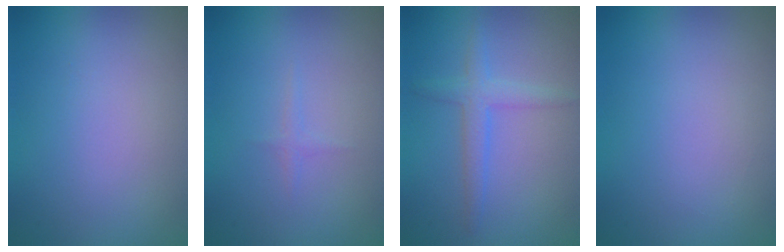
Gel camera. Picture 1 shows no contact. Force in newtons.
{"total": 0.6, "press": 0.6, "slide": 0.1}
{"total": 2.3, "press": 2.3, "slide": 0.1}
{"total": 0.0}